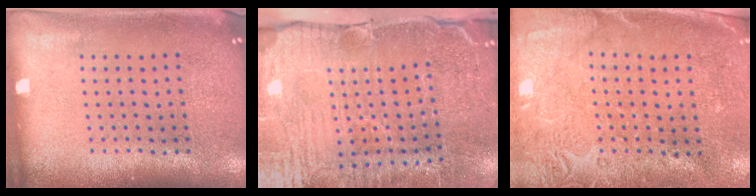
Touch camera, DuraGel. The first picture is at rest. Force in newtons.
{"total": 4.3, "press": 4.0, "slide": 1.6}
{"total": 2.7, "press": 2.3, "slide": 1.5}